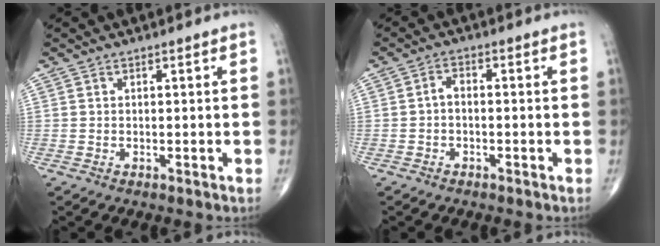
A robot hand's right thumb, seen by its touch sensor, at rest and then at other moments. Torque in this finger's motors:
{"motor_torque": [-0.39, -0.08, 0.44, 0.00, 0.07]}